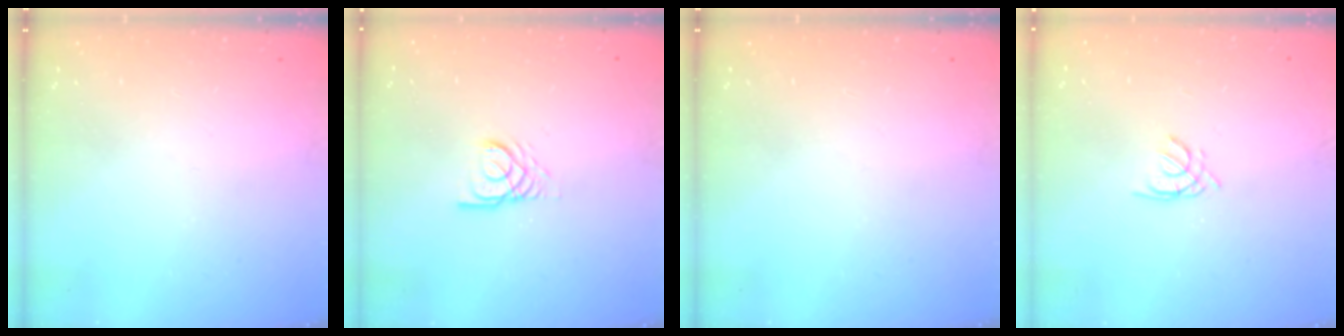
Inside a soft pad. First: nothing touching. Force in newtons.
{"total": 3.0, "press": 2.9, "slide": 0.3}
{"total": 0.0}
{"total": 1.4, "press": 1.3, "slide": 0.3}